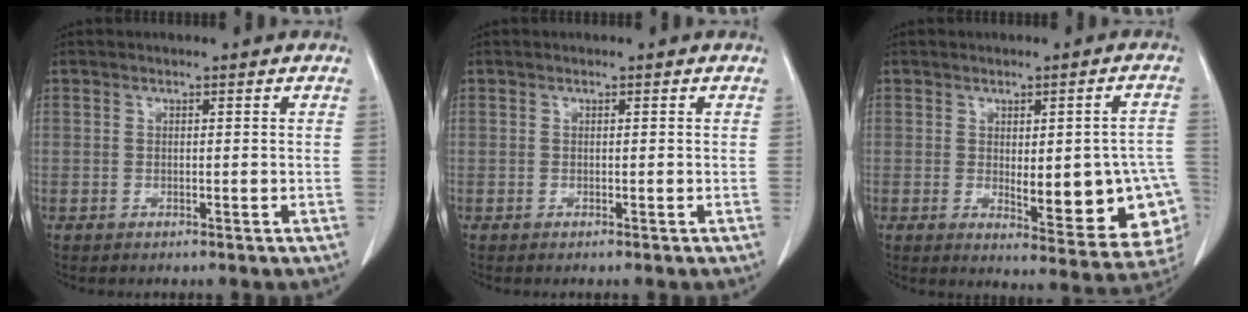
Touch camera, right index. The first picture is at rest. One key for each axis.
{"total": 0.0}
{"total": 15.5, "fx": -2.7, "fy": 4.9, "fz": 14.5, "tx": -0.117, "ty": 0.010, "tz": -0.014}